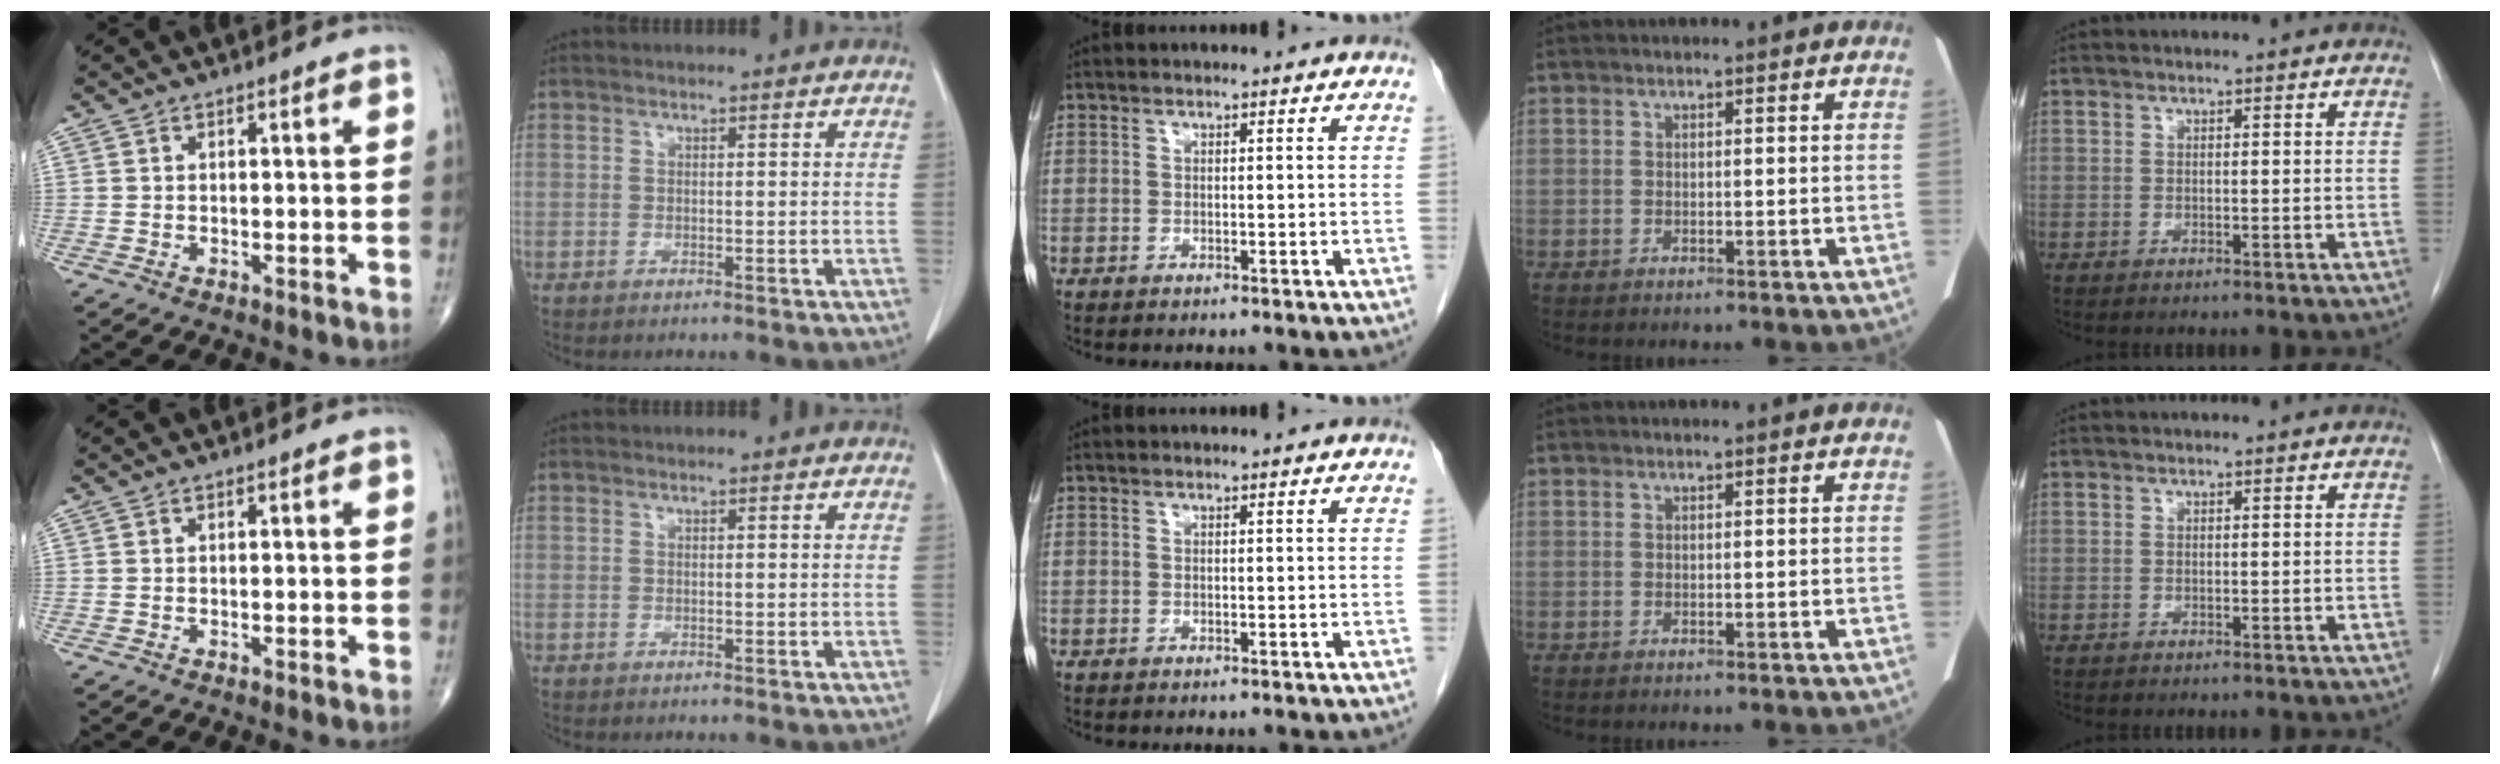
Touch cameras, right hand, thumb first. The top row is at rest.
{}